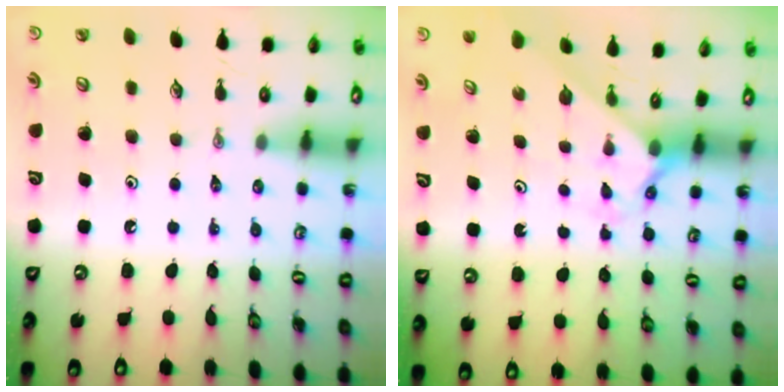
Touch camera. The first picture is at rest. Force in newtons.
{"total": 2.1, "press": 2.1, "slide": 0.2}